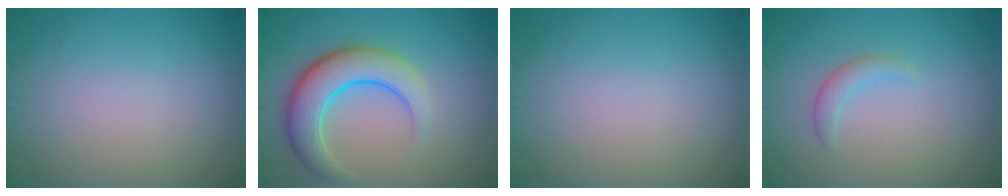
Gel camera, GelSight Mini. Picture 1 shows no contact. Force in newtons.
{"total": 6.3, "press": 6.3, "slide": 0.1}
{"total": 0.0}
{"total": 1.5, "press": 1.5, "slide": 0.1}